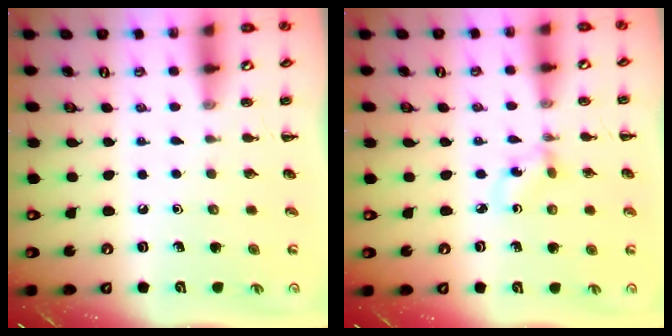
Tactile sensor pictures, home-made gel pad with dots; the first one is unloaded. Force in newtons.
{"total": 1.7, "press": 1.6, "slide": 0.7}